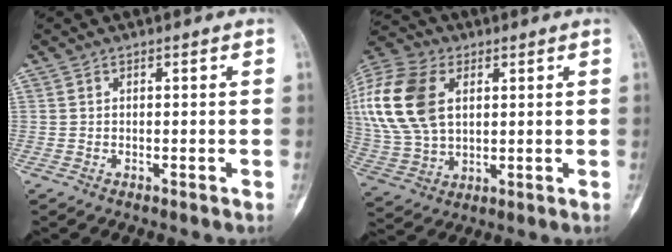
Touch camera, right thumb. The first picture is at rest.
{"total": 22.1, "force": [6.0, 14.7, 15.3], "torque": [-0.359, 0.016, 0.117]}